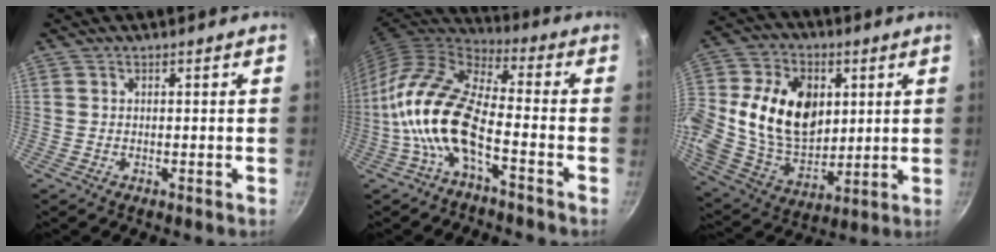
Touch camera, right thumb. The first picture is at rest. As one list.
[{"total": 15.3, "force": [-5.2, 6.6, 12.8], "torque": [-0.252, 0.046, -0.115]}, {"total": 22.3, "force": [3.9, 15.9, 15.2], "torque": [-0.262, -0.004, 0.073]}]